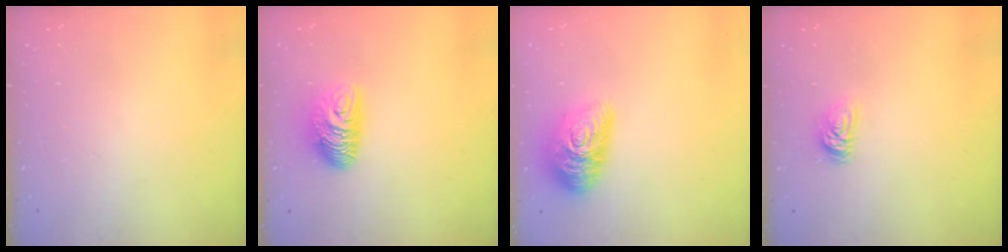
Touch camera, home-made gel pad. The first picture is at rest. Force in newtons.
{"total": 10.0, "press": 10.0, "slide": 0.5}
{"total": 13.9, "press": 13.9, "slide": 0.7}
{"total": 5.2, "press": 5.2, "slide": 0.7}